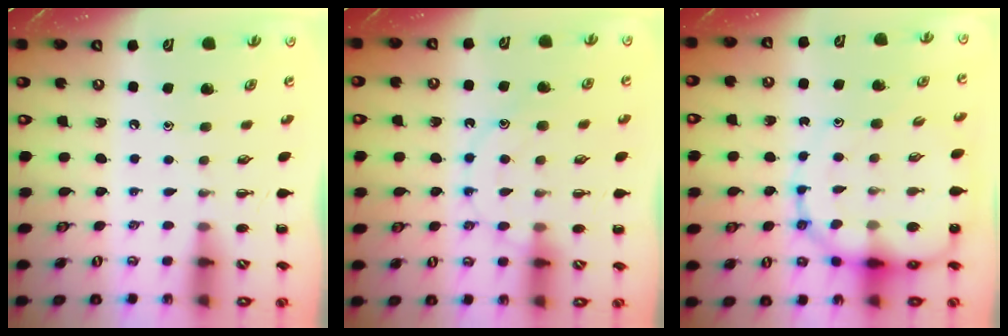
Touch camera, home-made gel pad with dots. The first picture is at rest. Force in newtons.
{"total": 12.4, "press": 12.4, "slide": 1.3}
{"total": 15.1, "press": 14.6, "slide": 3.9}